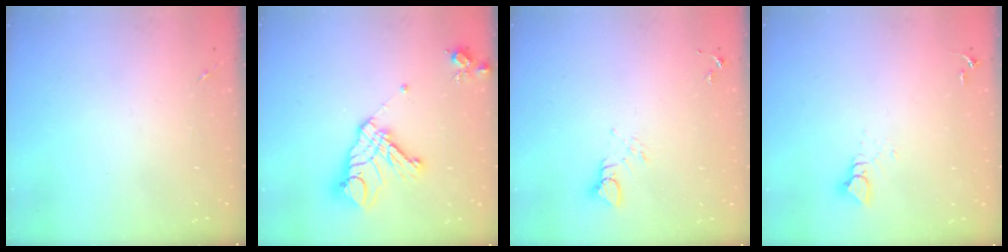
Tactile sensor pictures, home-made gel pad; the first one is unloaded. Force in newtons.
{"total": 17.6, "press": 17.5, "slide": 1.9}
{"total": 3.9, "press": 3.9, "slide": 0.4}
{"total": 3.3, "press": 3.3, "slide": 0.3}